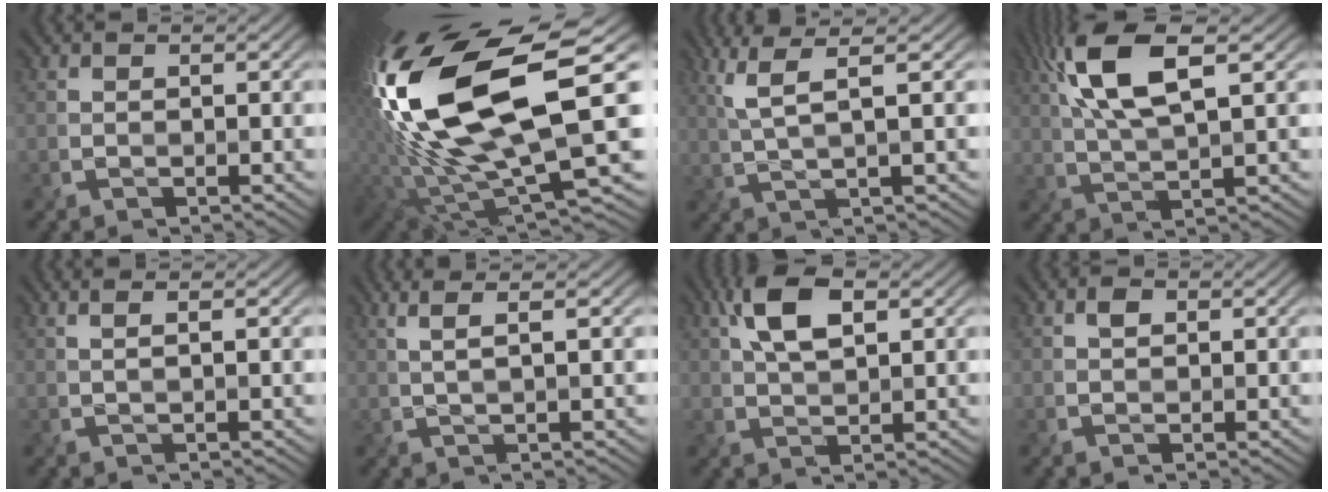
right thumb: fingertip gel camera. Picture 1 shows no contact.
{"total": 20.0, "force": [5.1, 7.5, 17.8], "torque": [-0.384, -0.006, 0.085]}
{"total": 5.1, "force": [2.4, 0.7, 4.5], "torque": [-0.096, 0.012, 0.053]}
{"total": 10.7, "force": [4.4, 3.5, 9.1], "torque": [-0.202, 0.015, 0.080]}
{"total": 1.8, "force": [1.0, 0.3, 1.5], "torque": [-0.007, 0.001, -0.005]}
{"total": 3.2, "force": [1.6, 0.4, 2.7], "torque": [-0.033, 0.005, 0.021]}
{"total": 6.5, "force": [2.6, 3.0, 5.1], "torque": [-0.110, 0.008, 0.048]}
{"total": 1.0, "force": [0.5, 0.8, 0.5], "torque": [-0.007, 0.001, 0.007]}